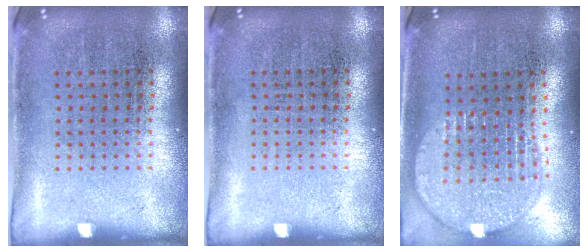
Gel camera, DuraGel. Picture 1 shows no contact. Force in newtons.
{"total": 0.0}
{"total": 1.9, "press": 1.6, "slide": 1.0}